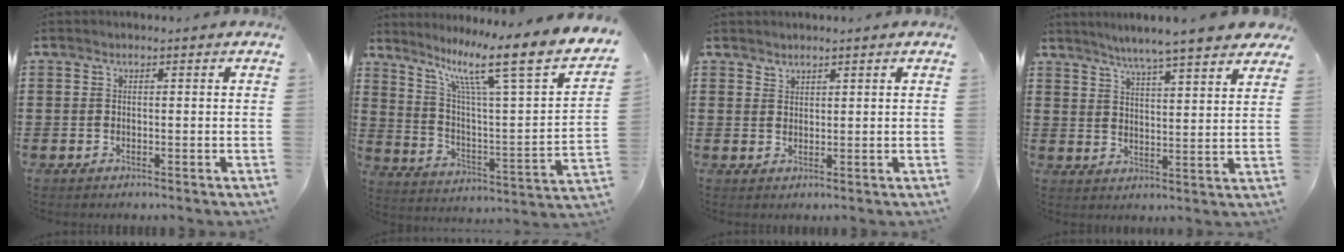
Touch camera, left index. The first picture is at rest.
{"total": 12.0, "force": [8.4, 0.7, 8.5], "torque": [-0.162, -0.071, 0.120]}
{"total": 1.6, "force": [1.6, 0.4, 0.0], "torque": [-0.003, 0.000, 0.032]}
{"total": 5.1, "force": [4.7, -0.5, 1.8], "torque": [-0.054, -0.025, 0.079]}